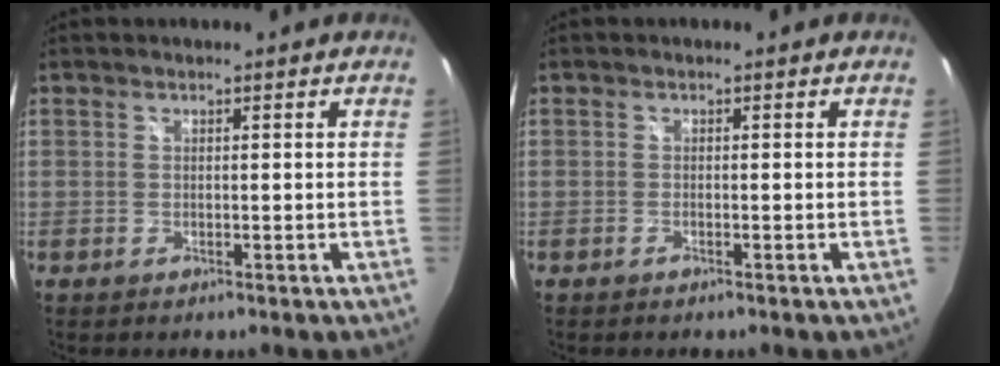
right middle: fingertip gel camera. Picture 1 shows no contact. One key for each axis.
{"total": 0.5, "fx": -0.4, "fy": -0.1, "fz": 0.3, "tx": -0.002, "ty": -0.001, "tz": -0.010}